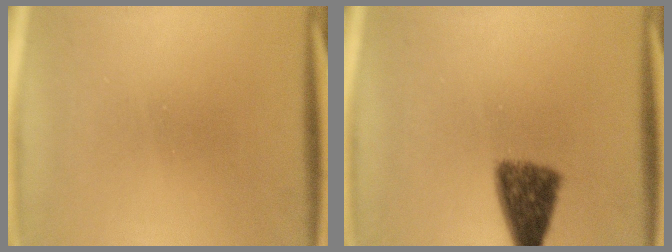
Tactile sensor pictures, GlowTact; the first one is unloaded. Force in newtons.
{"total": 7.2}